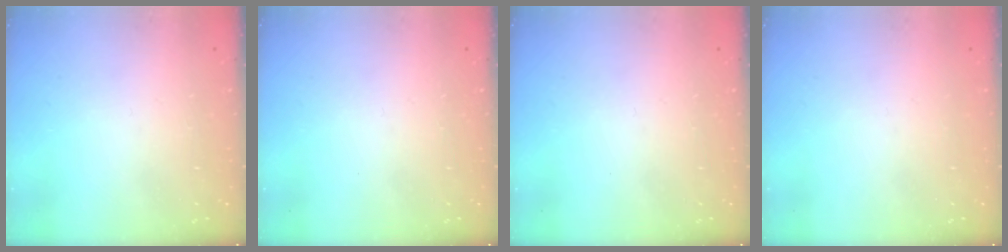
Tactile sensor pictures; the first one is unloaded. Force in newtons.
{"total": 0.0}
{"total": 0.0}
{"total": 0.0}